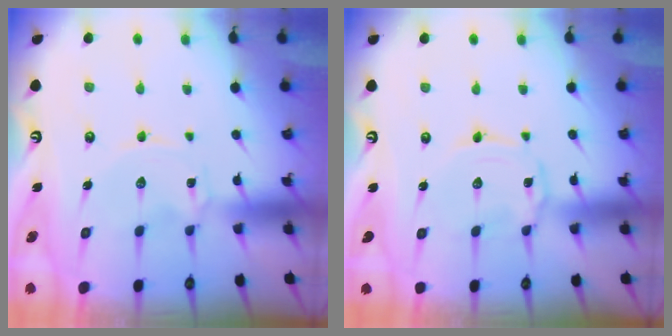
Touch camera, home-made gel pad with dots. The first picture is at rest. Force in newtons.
{"total": 1.8, "press": 1.8, "slide": 0.2}